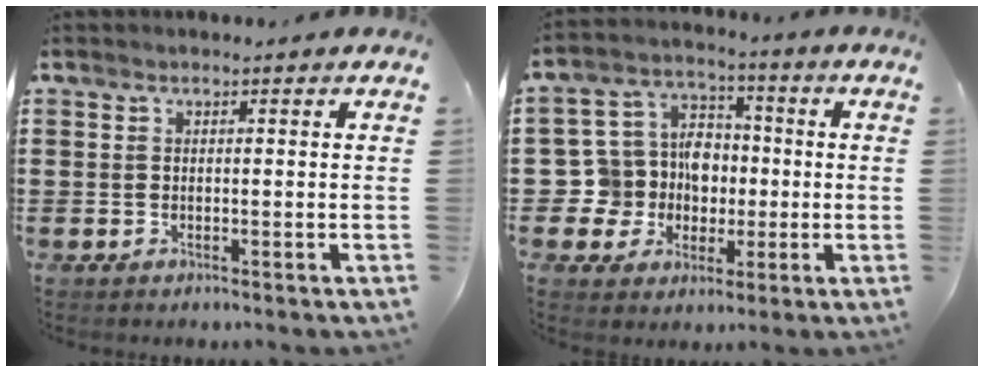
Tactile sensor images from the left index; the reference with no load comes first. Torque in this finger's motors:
{"motor_torque": [0.86, 0.10, 0.65, 0.04]}